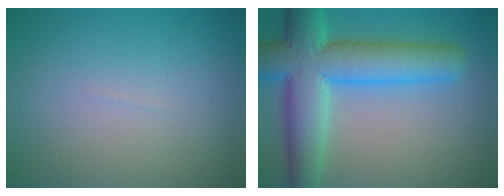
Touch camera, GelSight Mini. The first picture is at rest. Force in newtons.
{"total": 10.0, "press": 10.0, "slide": 0.3}